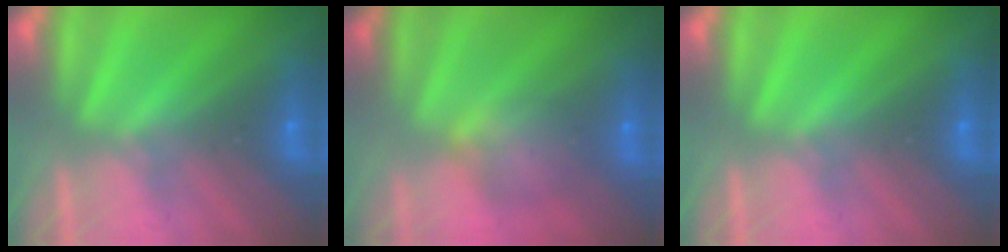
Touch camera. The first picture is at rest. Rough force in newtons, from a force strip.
{"total": 8.2}
{"total": 0.0}